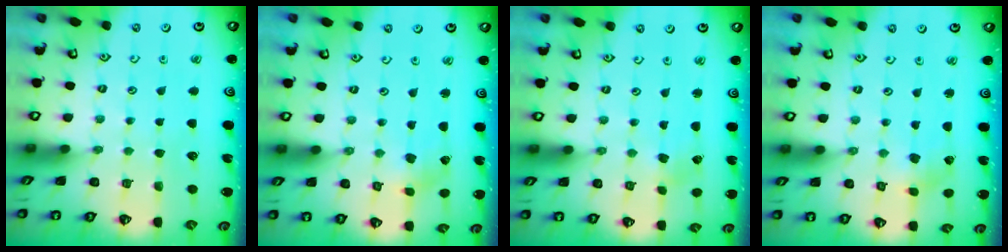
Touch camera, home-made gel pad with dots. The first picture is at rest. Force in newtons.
{"total": 1.4, "press": 1.4, "slide": 0.2}
{"total": 2.6, "press": 2.6, "slide": 0.4}
{"total": 1.4, "press": 1.4, "slide": 0.2}